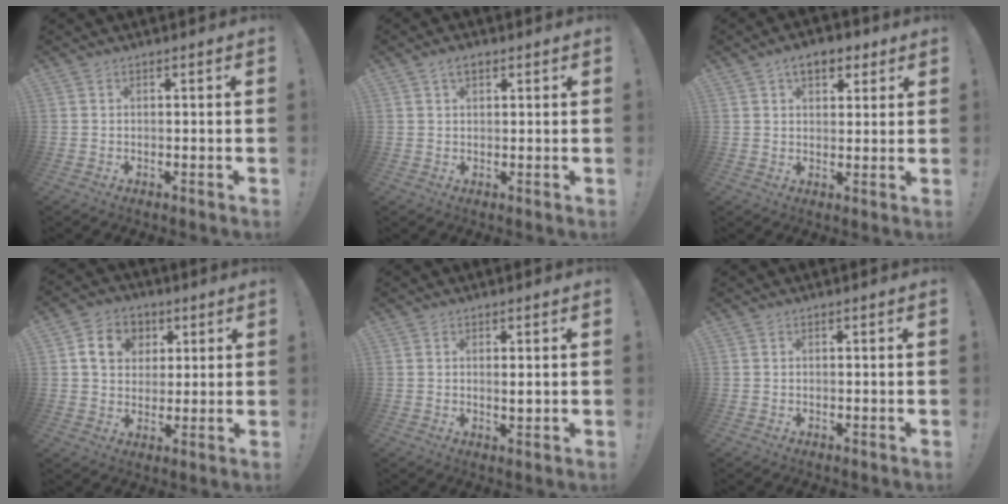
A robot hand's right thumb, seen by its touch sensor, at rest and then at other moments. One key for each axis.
{"total": 3.0, "fx": 1.5, "fy": 1.6, "fz": 2.0, "tx": -0.031, "ty": 0.001, "tz": 0.026}
{"total": 7.2, "fx": 3.8, "fy": 4.4, "fz": 4.1, "tx": -0.056, "ty": -0.002, "tz": 0.068}
{"total": 11.0, "fx": 3.8, "fy": 9.1, "fz": 4.8, "tx": -0.063, "ty": -0.007, "tz": 0.074}
{"total": 1.9, "fx": 0.5, "fy": 0.5, "fz": 1.7, "tx": -0.017, "ty": -0.009, "tz": 0.005}
{"total": 0.0}